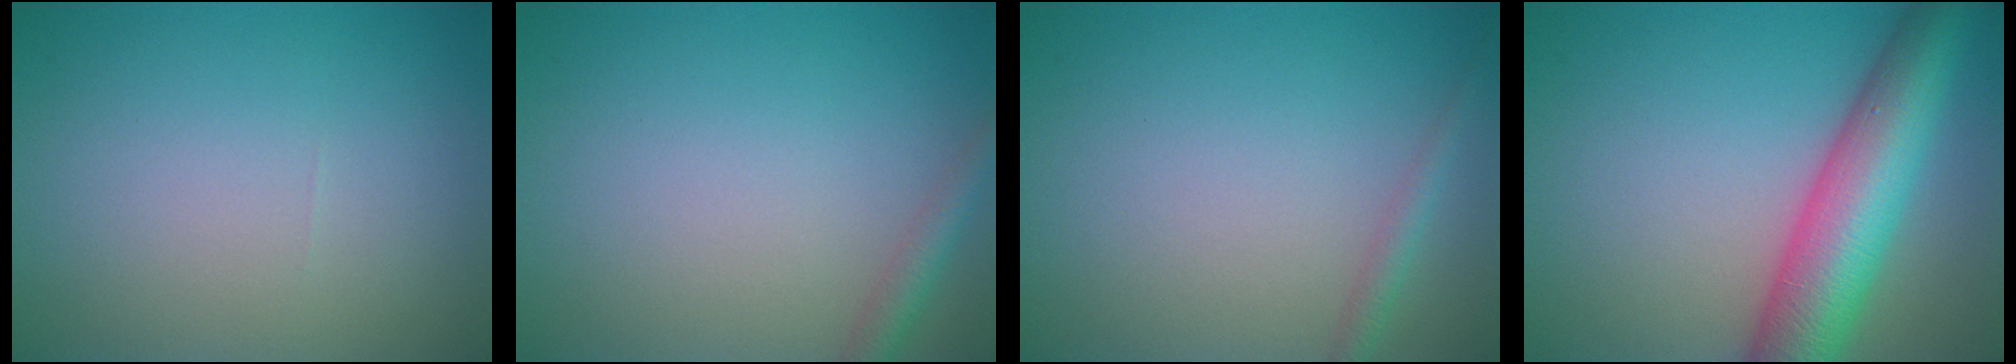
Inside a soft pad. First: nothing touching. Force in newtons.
{"total": 1.8, "press": 1.8, "slide": 0.1}
{"total": 1.3, "press": 1.3, "slide": 0.1}
{"total": 9.3, "press": 9.3, "slide": 0.3}